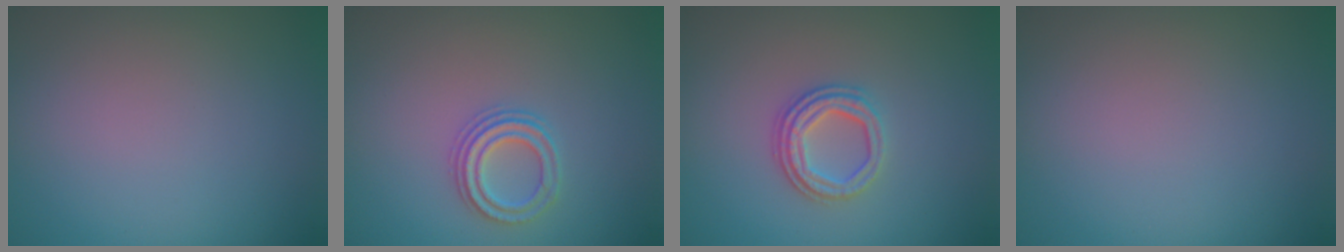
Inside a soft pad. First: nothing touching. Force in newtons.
{"total": 2.3, "press": 2.2, "slide": 0.8}
{"total": 3.1, "press": 2.6, "slide": 1.6}
{"total": 0.0}